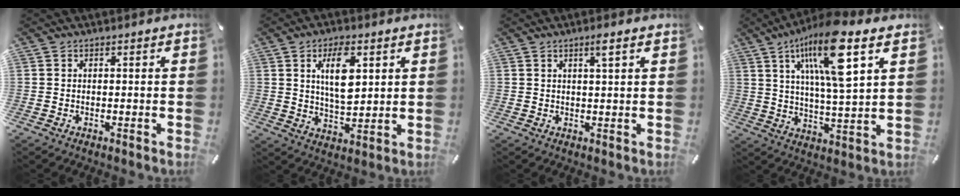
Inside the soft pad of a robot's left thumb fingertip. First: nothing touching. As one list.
[{"total": 9.5, "force": [3.5, 4.4, 7.7], "torque": [-0.141, -0.011, 0.052]}, {"total": 2.8, "force": [1.5, 0.1, 2.3], "torque": [-0.049, -0.001, 0.025]}, {"total": 17.8, "force": [8.9, 4.7, 14.7], "torque": [-0.270, -0.028, 0.137]}]